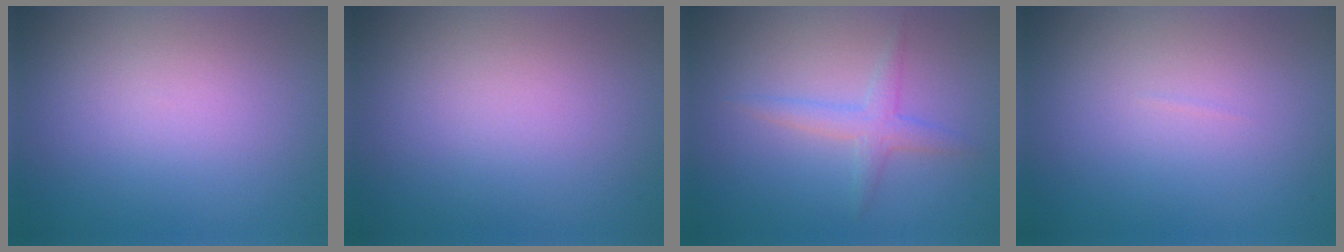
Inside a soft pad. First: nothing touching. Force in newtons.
{"total": 0.0}
{"total": 2.0, "press": 2.0, "slide": 0.1}
{"total": 0.0}